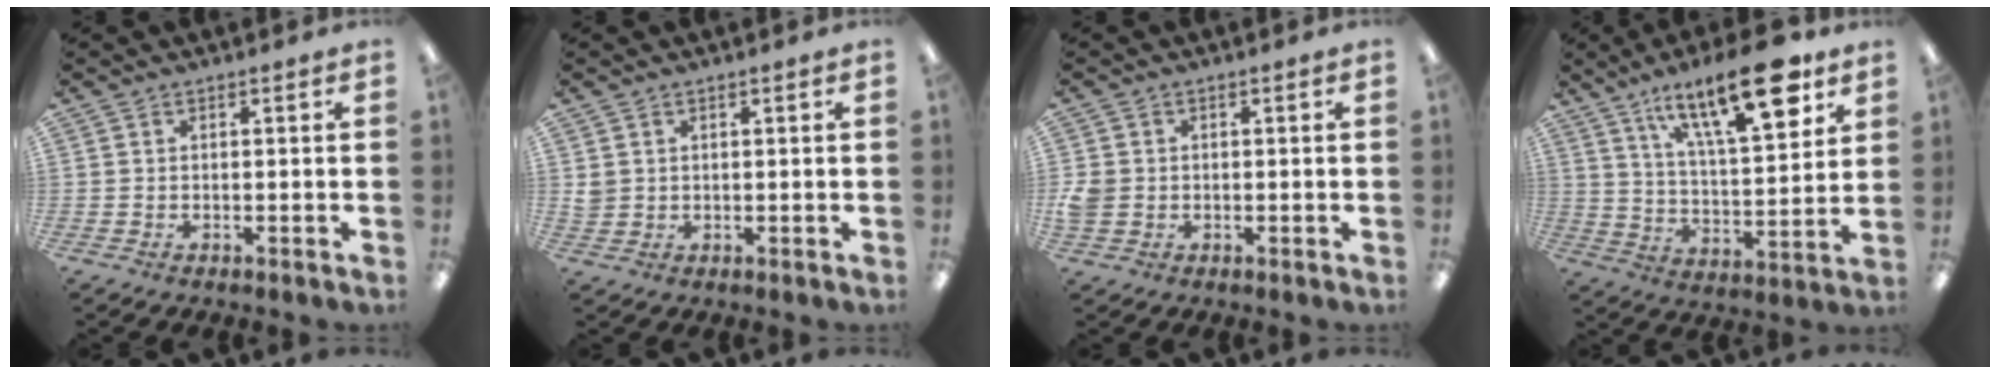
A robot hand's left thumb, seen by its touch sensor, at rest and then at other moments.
{"total": 2.4, "force": [1.1, 2.1, 0.3], "torque": [-0.011, 0.003, 0.022]}
{"total": 3.6, "force": [-0.1, 3.3, 1.4], "torque": [-0.023, 0.001, -0.004]}
{"total": 22.5, "force": [13.4, 8.1, 16.2], "torque": [-0.245, -0.063, 0.213]}